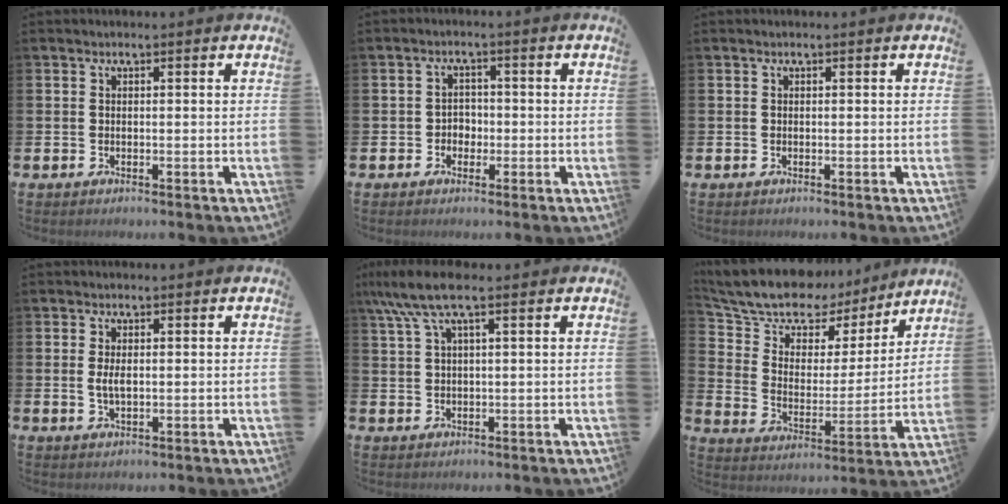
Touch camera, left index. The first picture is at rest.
{"total": 2.3, "force": [-0.8, 2.0, 0.8], "torque": [-0.011, 0.003, -0.023]}
{"total": 0.0}
{"total": 2.3, "force": [0.2, 1.0, 2.0], "torque": [-0.031, 0.001, 0.000]}
{"total": 6.1, "force": [3.8, 1.4, 4.6], "torque": [-0.104, 0.001, 0.067]}
{"total": 12.2, "force": [10.6, 4.9, 3.4], "torque": [-0.115, -0.064, 0.187]}